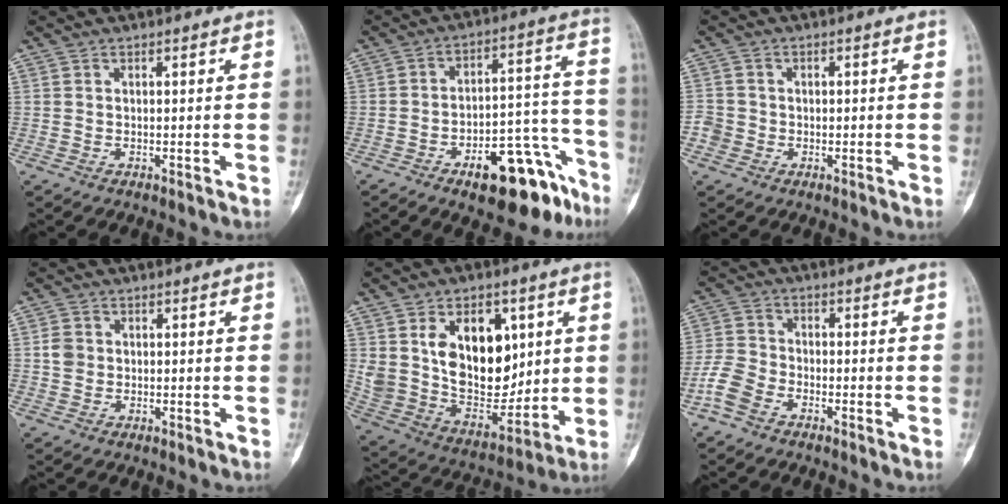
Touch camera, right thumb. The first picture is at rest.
{"total": 16.6, "force": [-10.1, 6.6, 11.3], "torque": [-0.108, 0.095, -0.143]}
{"total": 2.6, "force": [-0.8, 2.5, 0.2], "torque": [0.014, 0.011, -0.023]}
{"total": 2.4, "force": [0.2, 2.1, 1.1], "torque": [-0.015, 0.005, 0.003]}
{"total": 21.2, "force": [5.5, 13.8, 15.2], "torque": [-0.219, -0.024, 0.117]}
{"total": 5.9, "force": [-3.5, 3.7, 3.0], "torque": [-0.063, 0.017, -0.078]}